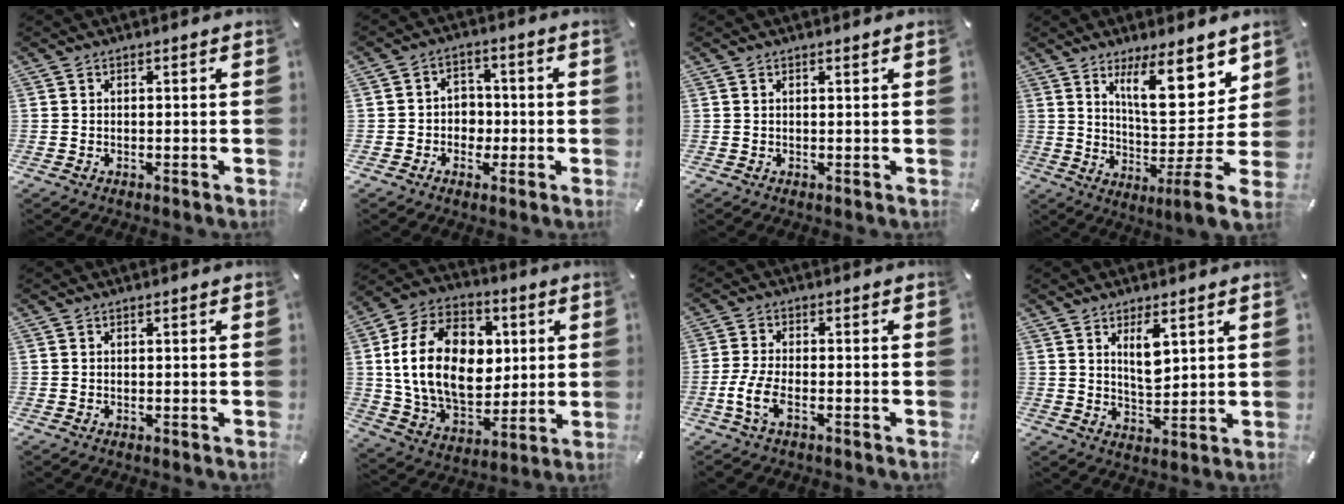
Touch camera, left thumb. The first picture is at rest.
{"total": 5.2, "force": [-1.1, 4.9, 1.5], "torque": [-0.019, 0.011, -0.023]}
{"total": 0.7, "force": [0.5, 0.2, 0.4], "torque": [-0.008, -0.001, 0.009]}
{"total": 17.4, "force": [6.9, 3.2, 15.7], "torque": [-0.241, -0.063, 0.102]}
{"total": 0.0}
{"total": 21.7, "force": [2.0, 16.0, 14.6], "torque": [-0.282, 0.002, 0.036]}
{"total": 6.6, "force": [-2.7, 3.0, 5.2], "torque": [-0.121, -0.005, -0.052]}
{"total": 6.3, "force": [3.1, 2.6, 4.8], "torque": [-0.080, -0.013, 0.051]}